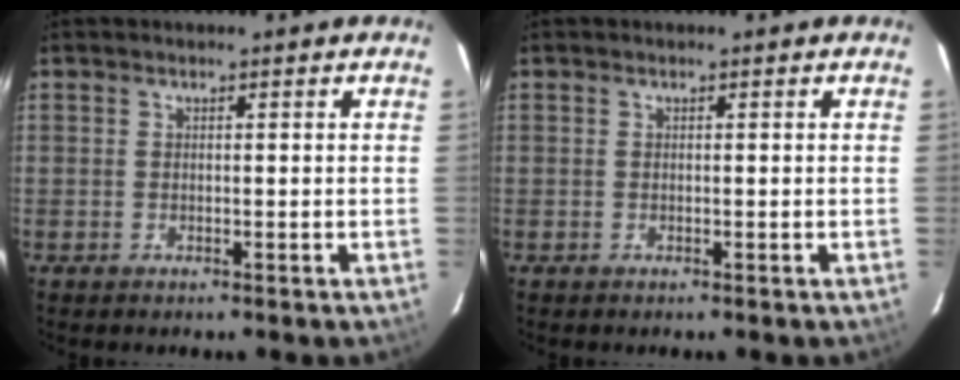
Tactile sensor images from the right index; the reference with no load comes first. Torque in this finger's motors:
{"motor_torque": [0.00, 0.00, 0.00, 0.00]}